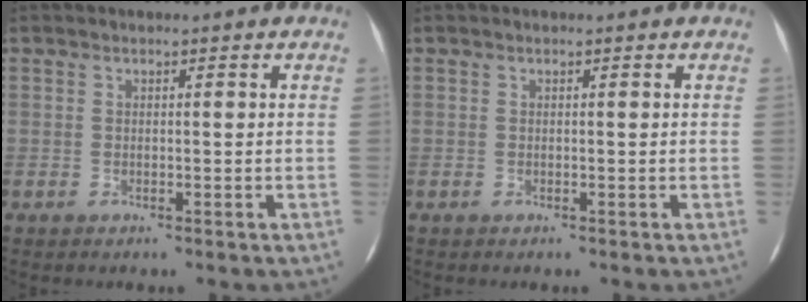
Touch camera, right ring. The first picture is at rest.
{"total": 0.0}